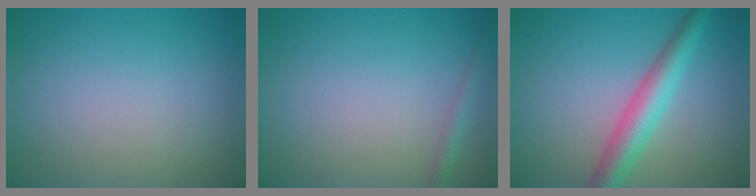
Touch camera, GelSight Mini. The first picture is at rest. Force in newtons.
{"total": 1.1, "press": 1.1, "slide": 0.1}
{"total": 4.4, "press": 4.4, "slide": 0.1}